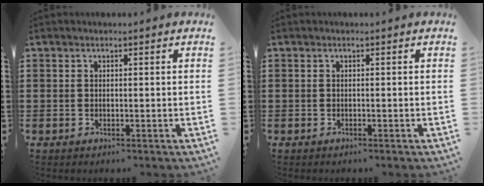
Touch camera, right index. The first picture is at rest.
{"total": 0.0}